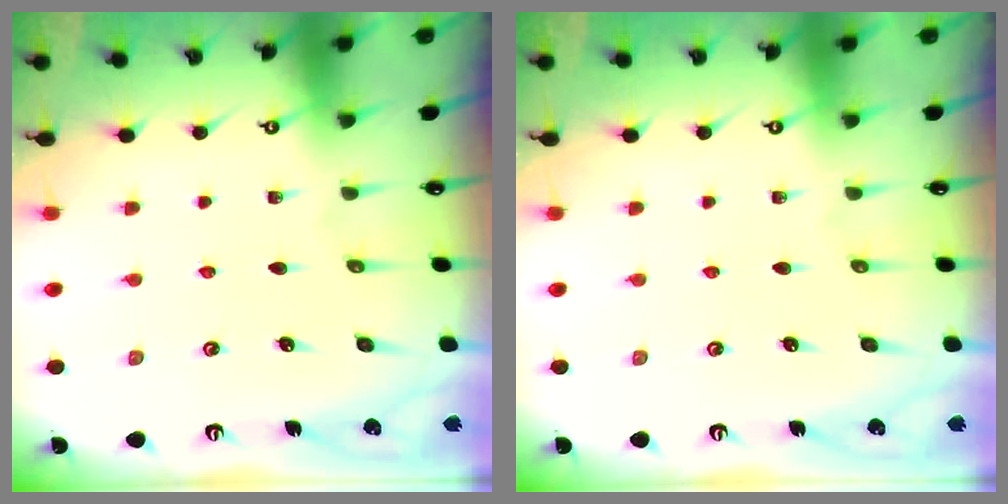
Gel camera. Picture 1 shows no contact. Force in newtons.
{"total": 0.0}